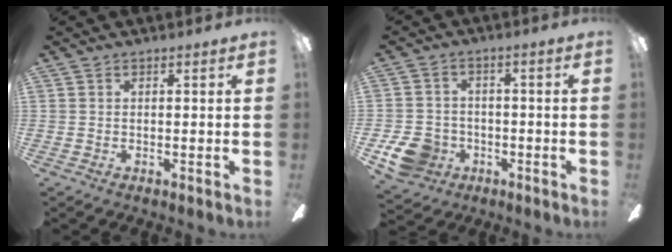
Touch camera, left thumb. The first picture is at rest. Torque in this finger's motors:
{"motor_torque": [-0.55, 0.61, -0.09, 0.18, 0.03]}